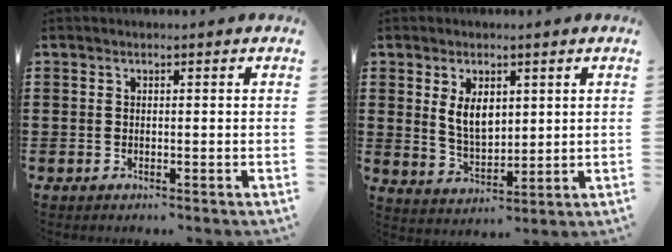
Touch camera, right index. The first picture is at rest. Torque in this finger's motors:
{"motor_torque": [0.93, 0.54, 0.24, 0.07]}